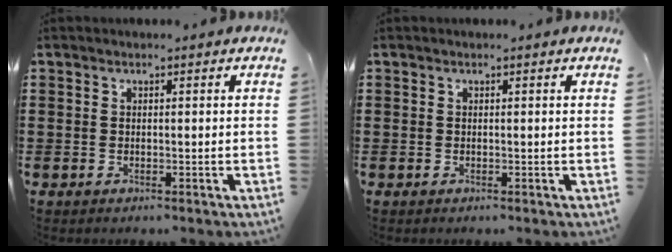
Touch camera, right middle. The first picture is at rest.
{"total": 0.0}